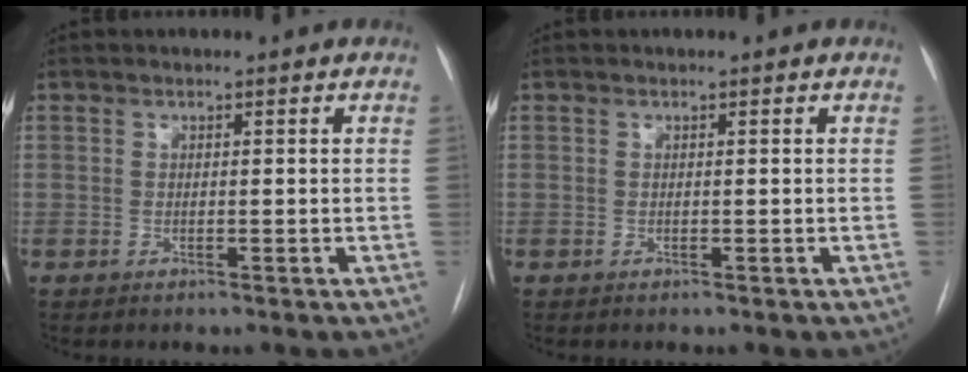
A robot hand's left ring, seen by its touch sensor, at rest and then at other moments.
{"total": 0.0}